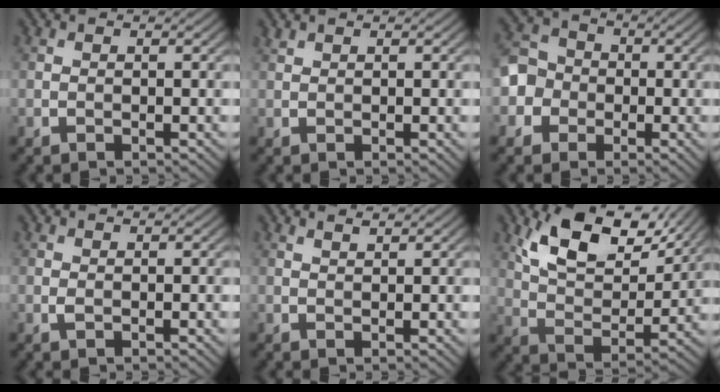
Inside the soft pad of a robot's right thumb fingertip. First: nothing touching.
{"total": 0.7, "force": [0.7, 0.1, 0.2], "torque": [-0.009, 0.003, 0.017]}
{"total": 5.3, "force": [-1.3, 4.9, 1.7], "torque": [-0.037, -0.001, -0.046]}
{"total": 0.6, "force": [0.0, 0.3, 0.5], "torque": [-0.014, 0.000, 0.001]}
{"total": 1.2, "force": [1.0, 0.1, 0.6], "torque": [-0.019, 0.003, 0.021]}
{"total": 12.7, "force": [8.0, 5.5, 8.2], "torque": [-0.158, -0.007, 0.145]}